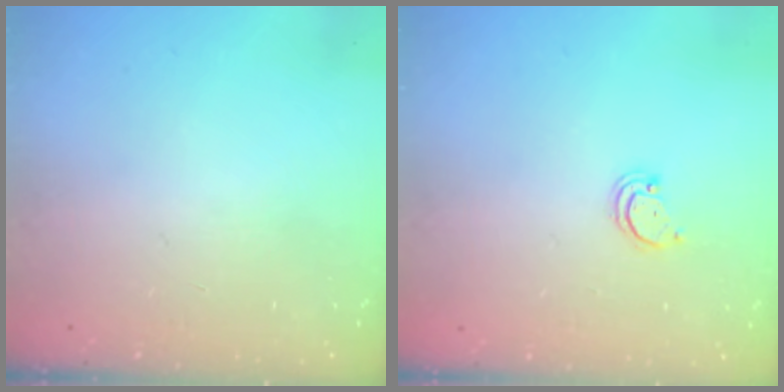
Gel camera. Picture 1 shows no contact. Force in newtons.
{"total": 1.8, "press": 1.8, "slide": 0.2}